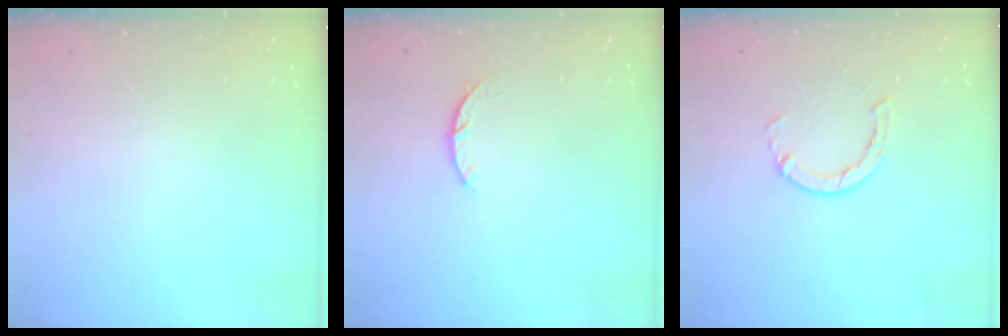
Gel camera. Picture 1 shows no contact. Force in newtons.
{"total": 3.0, "press": 3.0, "slide": 0.5}
{"total": 2.9, "press": 2.9, "slide": 0.4}